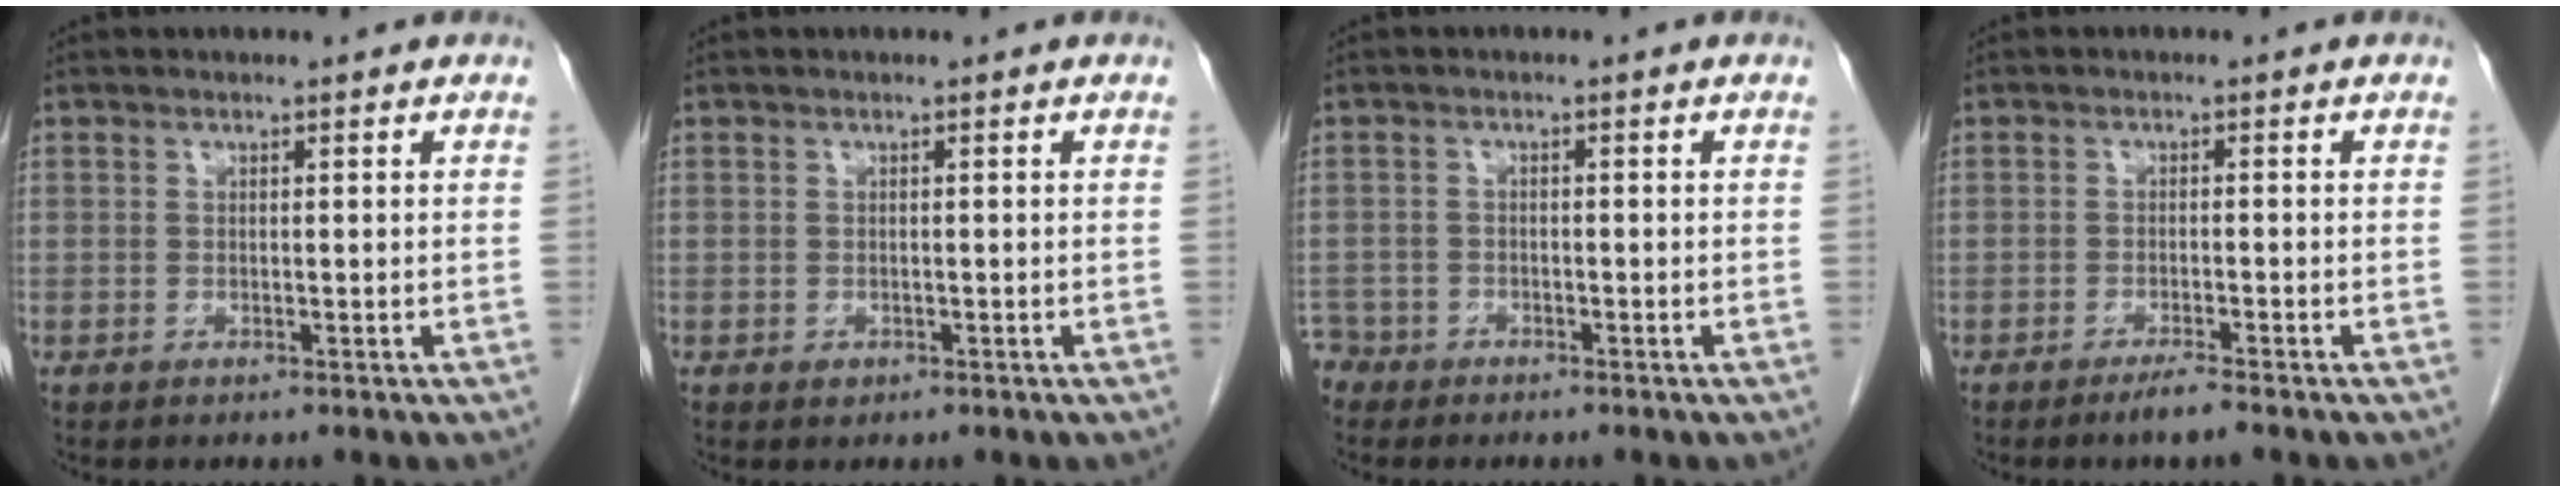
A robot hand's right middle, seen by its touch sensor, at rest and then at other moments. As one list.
[{"total": 0.7, "force": [-0.3, 0.5, 0.3], "torque": [-0.005, 0.001, -0.002]}, {"total": 2.7, "force": [-2.4, 1.3, -0.5], "torque": [0.006, 0.002, -0.049]}, {"total": 2.3, "force": [-1.8, -0.3, 1.4], "torque": [-0.031, -0.006, -0.032]}]